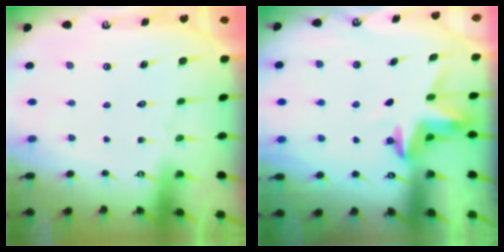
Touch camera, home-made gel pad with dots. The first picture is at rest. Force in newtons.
{"total": 3.9, "press": 3.9, "slide": 0.3}